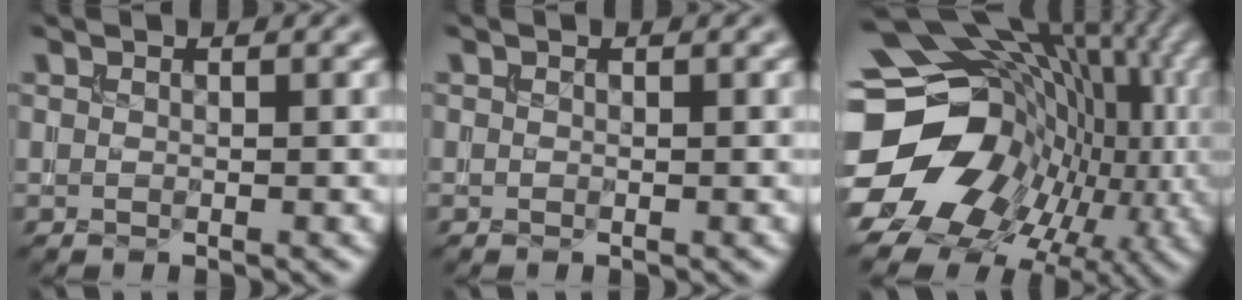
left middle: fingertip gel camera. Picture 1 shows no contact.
{"total": 0.0}
{"total": 20.6, "force": [-2.9, 16.8, 11.6], "torque": [-0.194, -0.002, -0.054]}